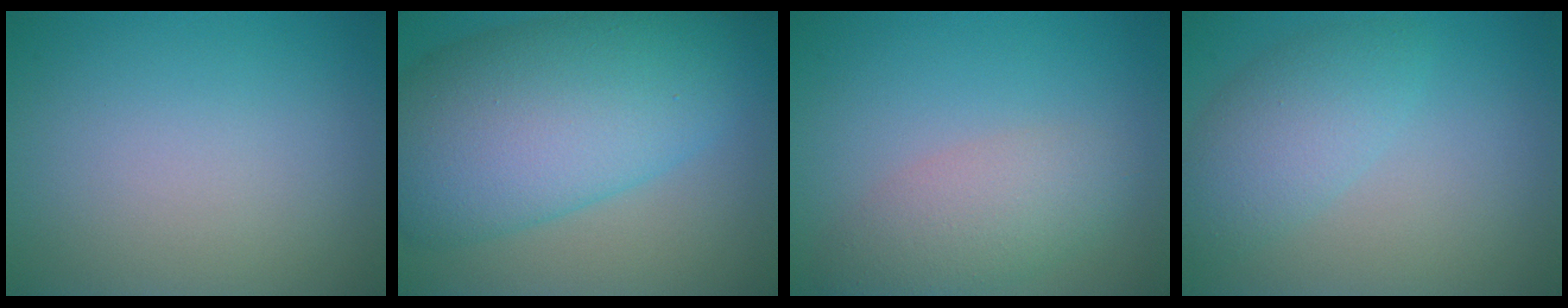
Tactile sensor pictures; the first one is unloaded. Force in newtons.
{"total": 12.9, "press": 12.9, "slide": 0.2}
{"total": 3.8, "press": 3.8, "slide": 0.2}
{"total": 3.9, "press": 3.9, "slide": 0.1}